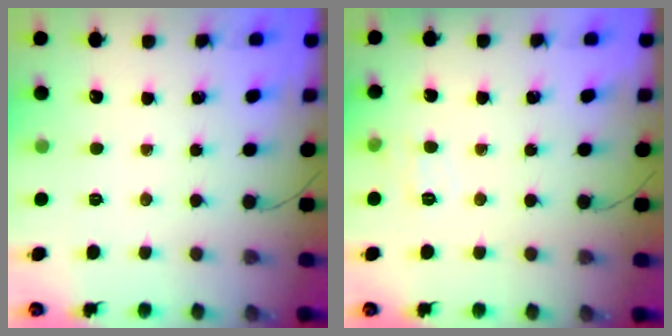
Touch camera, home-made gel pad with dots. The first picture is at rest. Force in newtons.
{"total": 5.6, "press": 5.3, "slide": 1.8}